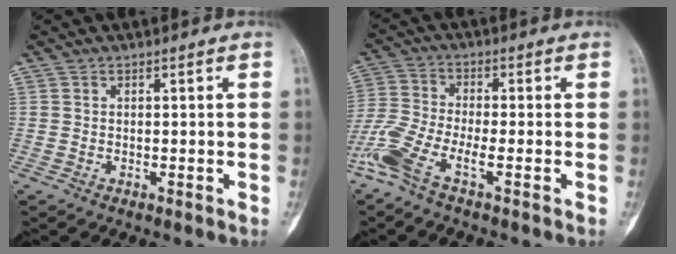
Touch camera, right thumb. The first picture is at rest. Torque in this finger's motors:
{"motor_torque": [0.16, 0.08, 0.44, 0.23, 0.08]}